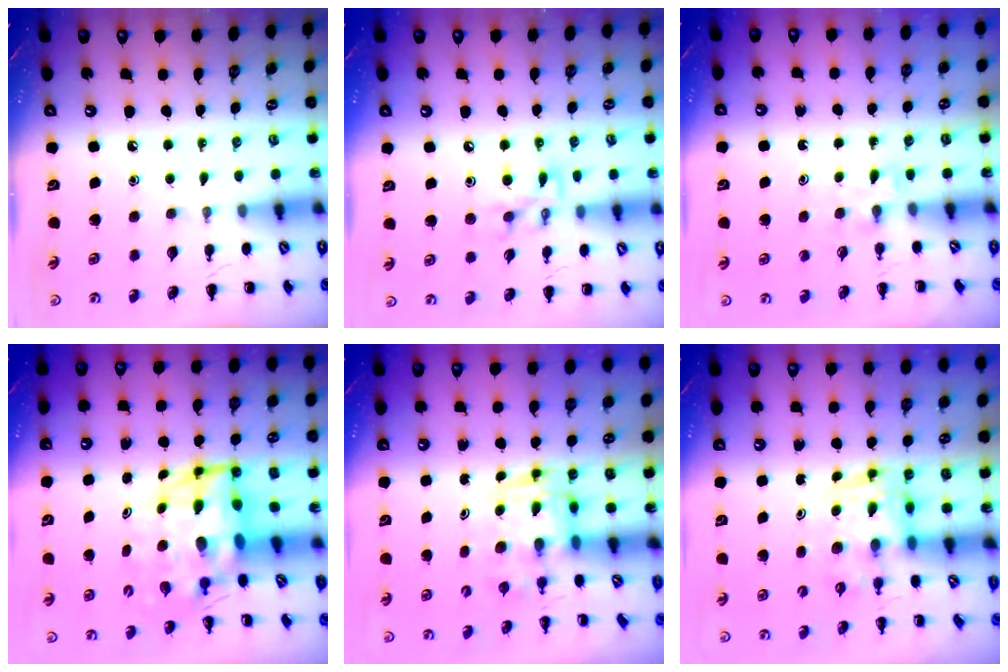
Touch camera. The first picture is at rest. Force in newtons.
{"total": 10.0, "press": 9.9, "slide": 1.1}
{"total": 3.7, "press": 3.5, "slide": 1.1}
{"total": 7.4, "press": 7.1, "slide": 2.1}
{"total": 2.9, "press": 2.9, "slide": 0.5}
{"total": 3.6, "press": 3.5, "slide": 0.6}